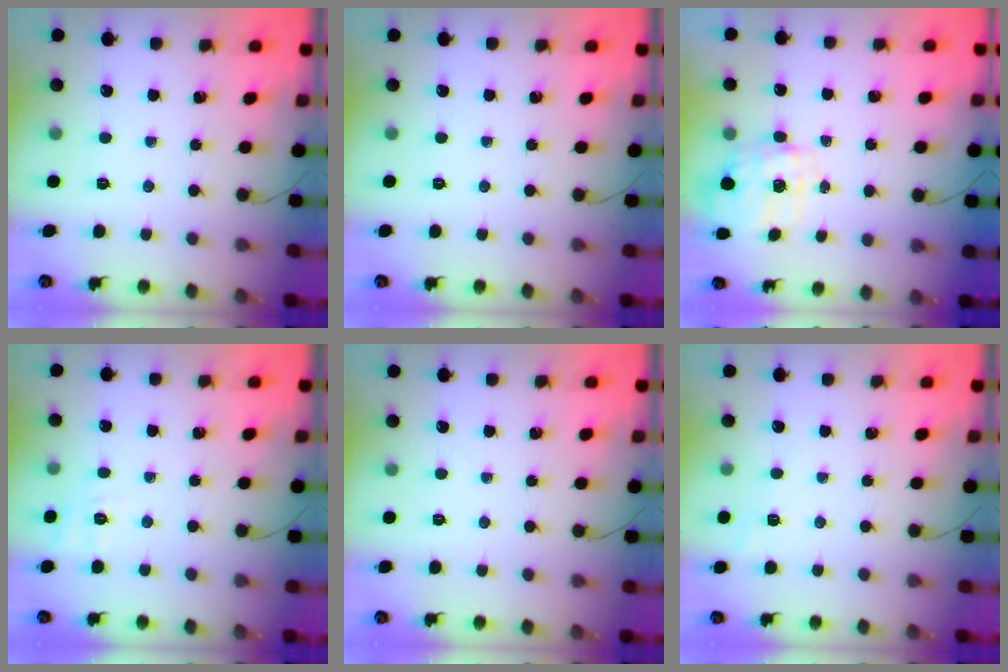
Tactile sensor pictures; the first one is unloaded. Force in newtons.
{"total": 0.0}
{"total": 4.0, "press": 3.9, "slide": 0.9}
{"total": 2.4, "press": 1.3, "slide": 2.1}
{"total": 0.0}
{"total": 6.0, "press": 5.8, "slide": 1.7}